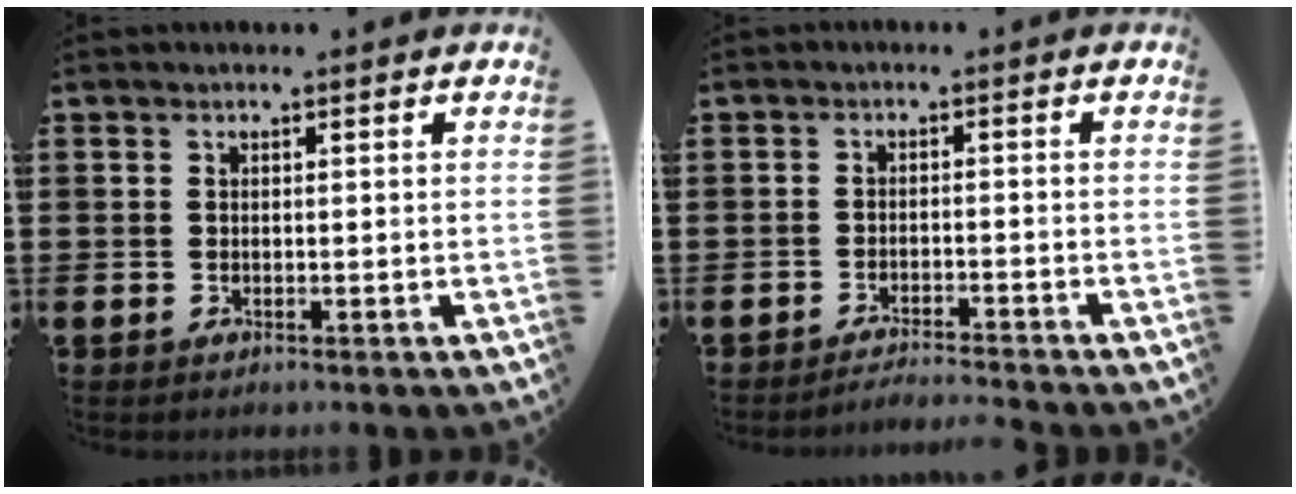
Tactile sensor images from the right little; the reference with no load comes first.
{"total": 1.8, "force": [-1.8, -0.3, 0.2], "torque": [-0.004, 0.004, -0.036]}